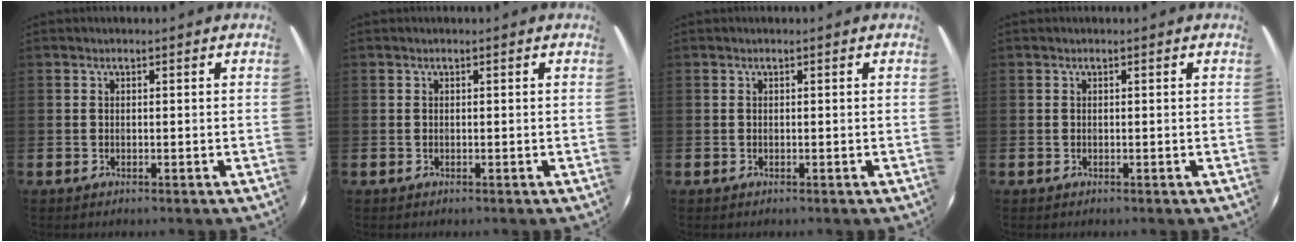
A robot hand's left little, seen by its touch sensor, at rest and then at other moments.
{"total": 0.0}
{"total": 0.0}
{"total": 0.0}